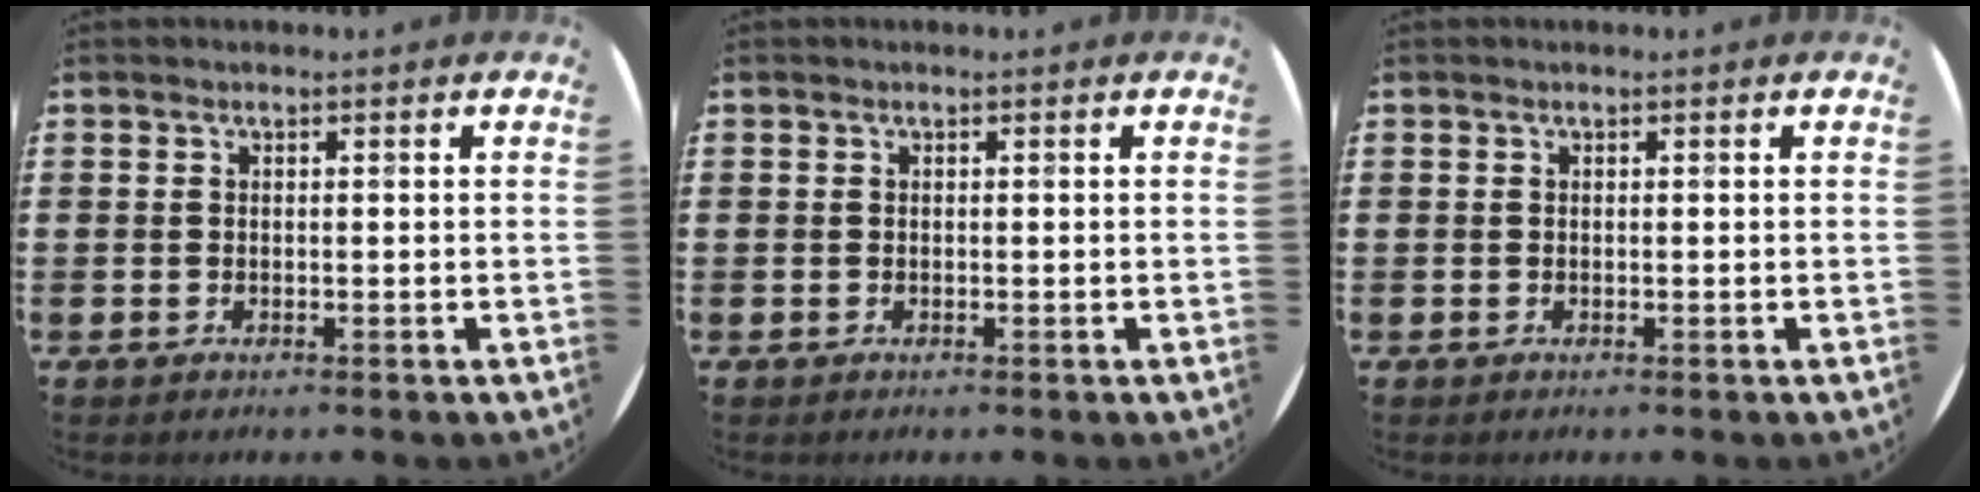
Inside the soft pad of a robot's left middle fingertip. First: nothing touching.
{"total": 0.0}
{"total": 0.0}